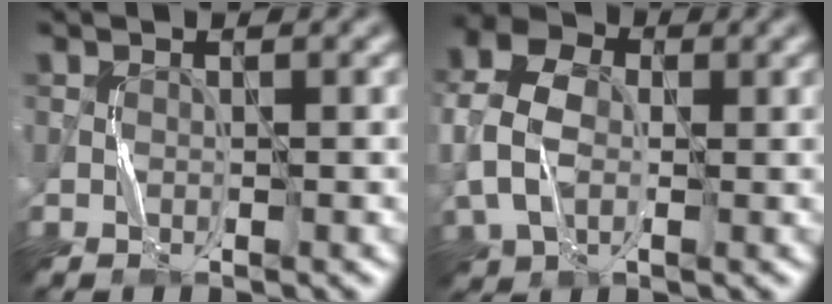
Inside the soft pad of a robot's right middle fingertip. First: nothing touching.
{"total": 7.3, "force": [-0.1, 5.4, 4.9], "torque": [-0.137, 0.006, -0.006]}